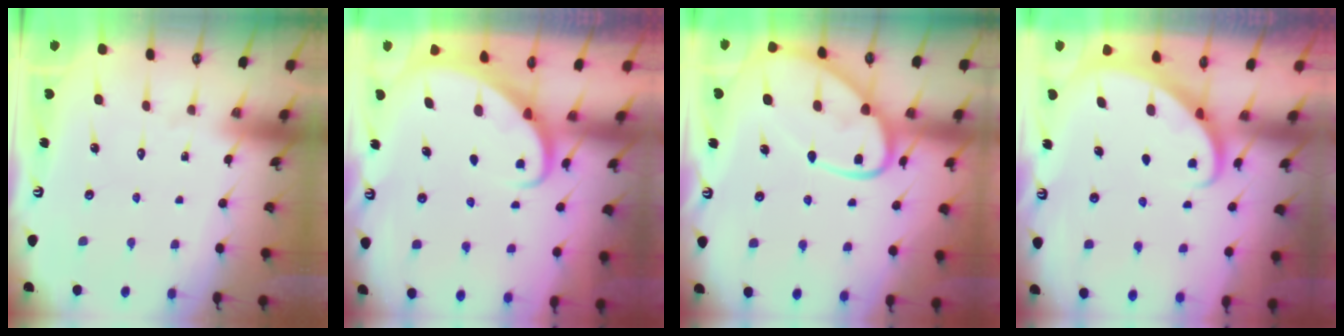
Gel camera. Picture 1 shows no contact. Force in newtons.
{"total": 2.6, "press": 2.6, "slide": 0.3}
{"total": 14.4, "press": 14.4, "slide": 1.2}
{"total": 2.6, "press": 2.6, "slide": 0.3}